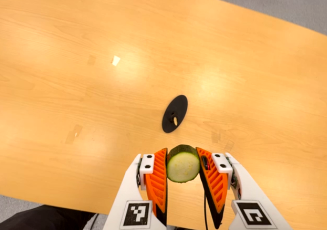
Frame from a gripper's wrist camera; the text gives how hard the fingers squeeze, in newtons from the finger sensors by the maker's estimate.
{"total": 9.9, "left": 9.4, "right": 10.4}